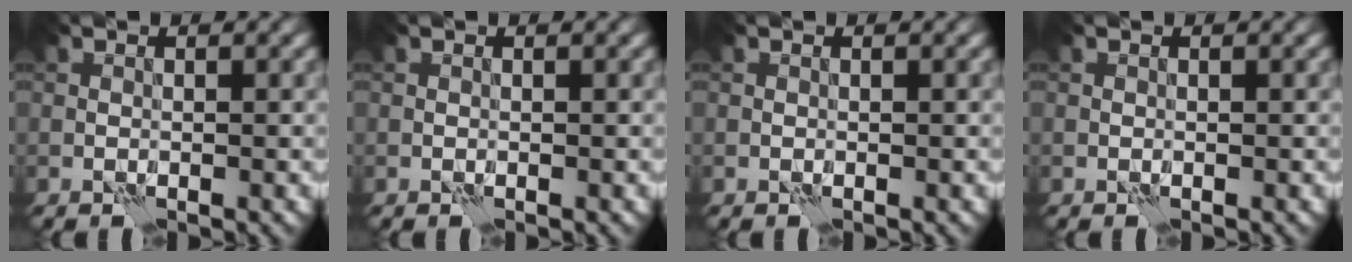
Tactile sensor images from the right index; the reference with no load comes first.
{"total": 0.0}
{"total": 0.0}
{"total": 0.0}